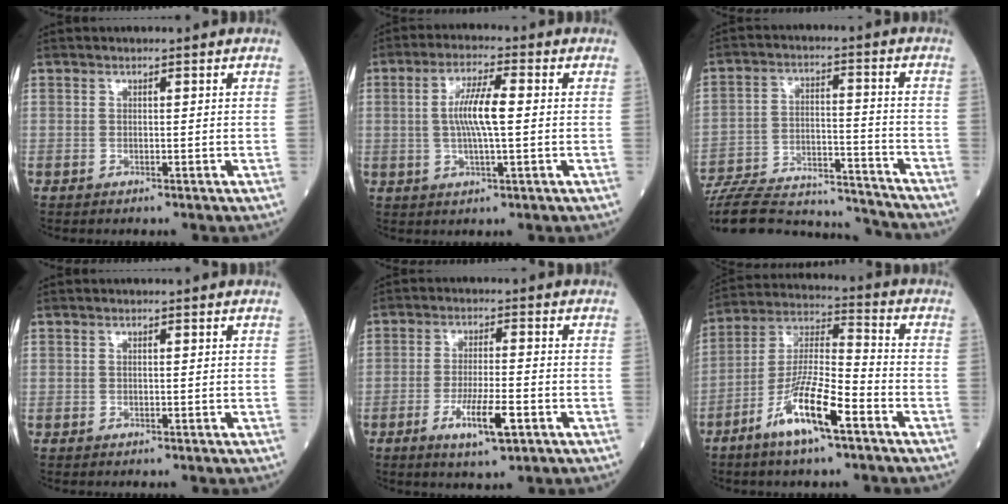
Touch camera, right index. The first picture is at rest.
{"total": 7.2, "force": [0.4, 0.9, 7.1], "torque": [-0.139, 0.005, 0.005]}
{"total": 21.5, "force": [-20.4, 3.7, 5.9], "torque": [-0.131, 0.007, -0.317]}
{"total": 0.0}
{"total": 7.0, "force": [-2.9, 1.0, 6.3], "torque": [-0.113, -0.010, -0.047]}
{"total": 12.7, "force": [-6.5, 1.9, 10.7], "torque": [-0.210, -0.007, -0.125]}